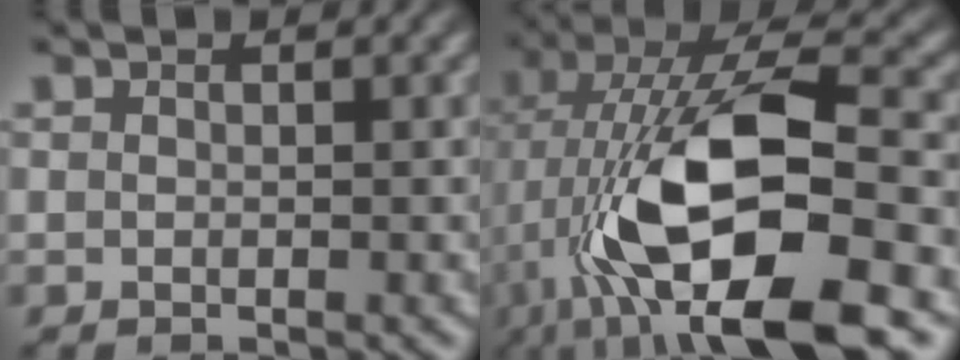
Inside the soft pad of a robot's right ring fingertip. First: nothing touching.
{"total": 12.0, "force": [-1.2, 5.1, 10.8], "torque": [-0.210, -0.028, 0.000]}